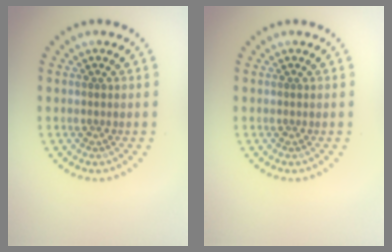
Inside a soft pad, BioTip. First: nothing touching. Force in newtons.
{"total": 0.0}